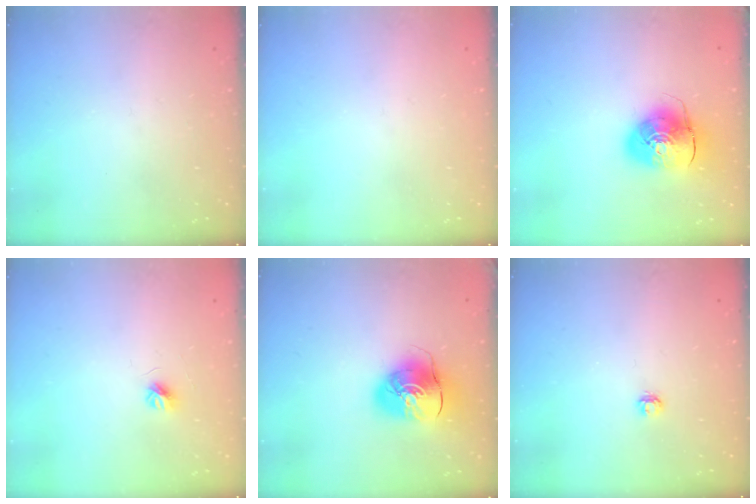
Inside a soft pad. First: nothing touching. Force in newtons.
{"total": 0.0}
{"total": 11.4, "press": 11.3, "slide": 1.8}
{"total": 3.6, "press": 3.5, "slide": 0.4}
{"total": 9.9, "press": 9.8, "slide": 1.4}
{"total": 3.5, "press": 3.5, "slide": 0.2}